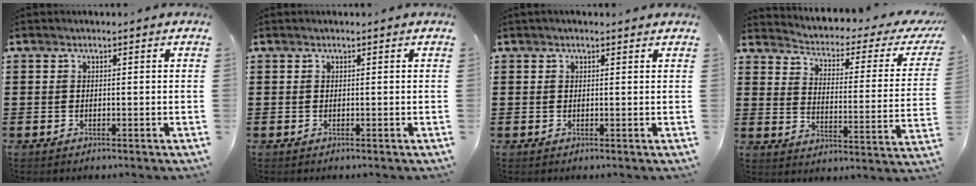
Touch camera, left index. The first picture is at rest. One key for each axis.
{"total": 0.0}
{"total": 0.6, "fx": 0.4, "fy": 0.1, "fz": 0.4, "tx": -0.008, "ty": 0.002, "tz": 0.008}
{"total": 2.1, "fx": 1.0, "fy": 0.8, "fz": 1.6, "tx": -0.043, "ty": -0.020, "tz": 0.004}